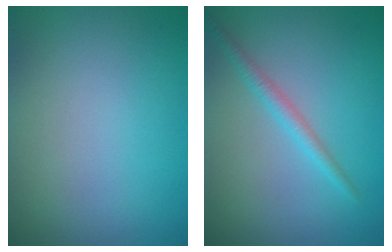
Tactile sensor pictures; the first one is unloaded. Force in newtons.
{"total": 1.6, "press": 1.6, "slide": 0.1}